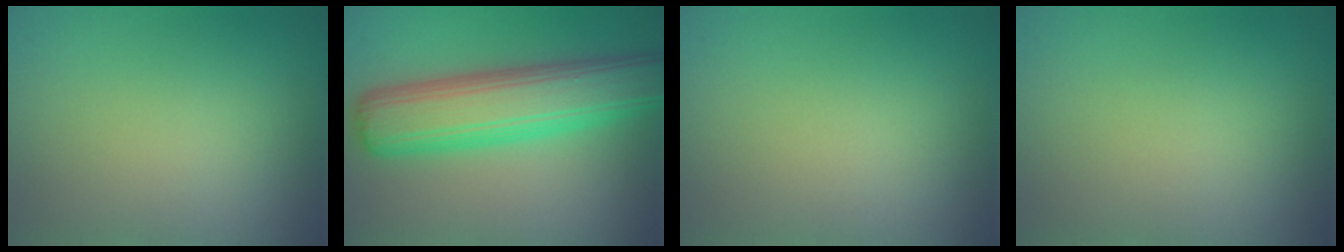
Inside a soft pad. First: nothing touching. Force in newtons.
{"total": 8.6, "press": 8.6, "slide": 0.2}
{"total": 0.0}
{"total": 0.0}